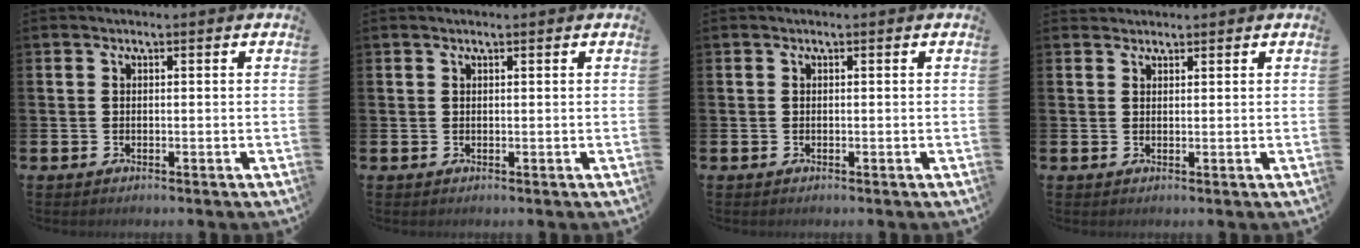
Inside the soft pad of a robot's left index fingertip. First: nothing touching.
{"total": 0.5, "force": [0.5, 0.0, 0.3], "torque": [-0.001, -0.001, 0.008]}
{"total": 0.0}
{"total": 1.3, "force": [1.2, 0.5, -0.2], "torque": [0.016, -0.003, 0.021]}